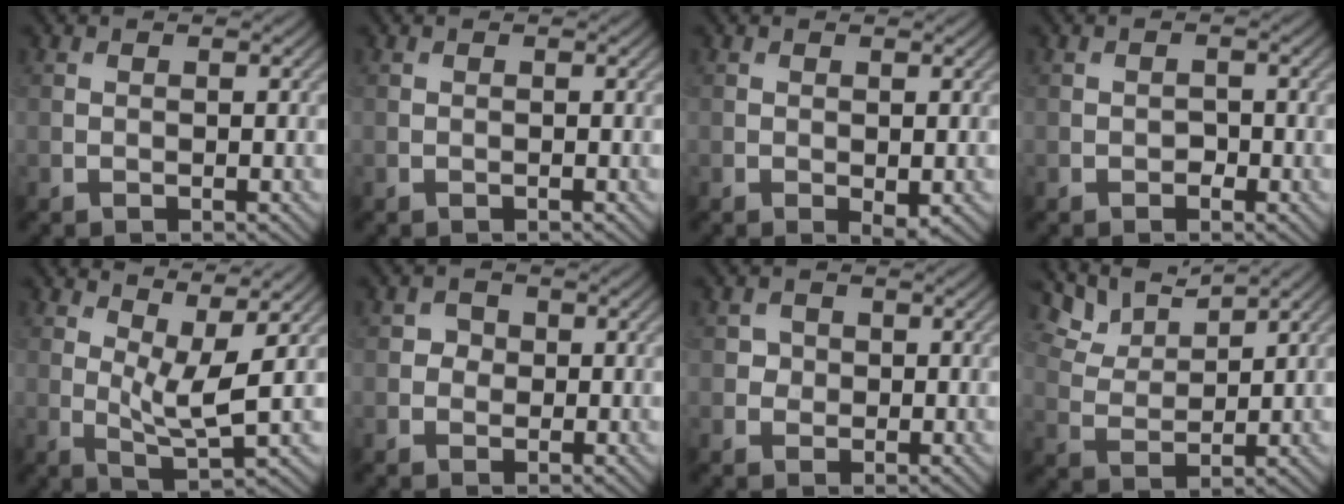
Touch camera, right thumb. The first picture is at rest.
{"total": 0.0}
{"total": 1.4, "force": [-0.4, 0.7, 1.2], "torque": [-0.018, -0.009, -0.005]}
{"total": 1.1, "force": [-0.5, 0.9, 0.6], "torque": [-0.007, -0.002, -0.010]}
{"total": 5.6, "force": [2.5, 1.5, 4.7], "torque": [-0.092, -0.004, 0.045]}
{"total": 1.5, "force": [0.1, 1.5, 0.4], "torque": [-0.001, 0.000, -0.003]}
{"total": 1.5, "force": [0.0, 1.4, 0.3], "torque": [0.000, -0.002, -0.002]}
{"total": 6.1, "force": [5.2, 1.7, 2.7], "torque": [-0.075, 0.005, 0.102]}